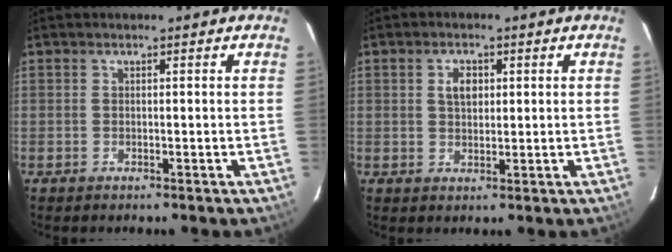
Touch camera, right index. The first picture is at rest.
{"total": 3.5, "force": [1.0, 2.3, 2.4], "torque": [-0.041, 0.007, 0.020]}